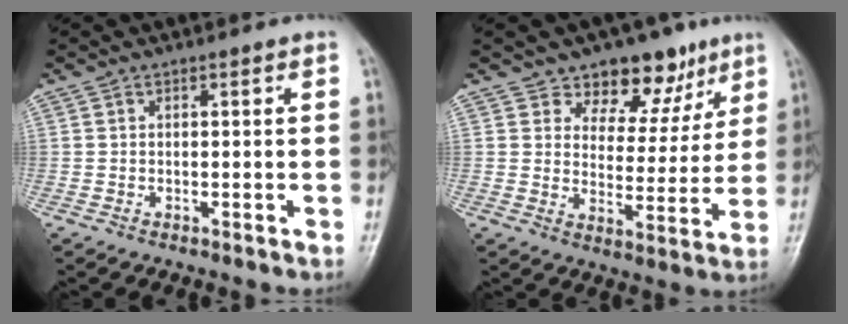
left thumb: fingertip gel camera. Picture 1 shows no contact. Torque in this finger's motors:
{"motor_torque": [0.45, 0.44, 0.37, -0.12, -0.02]}